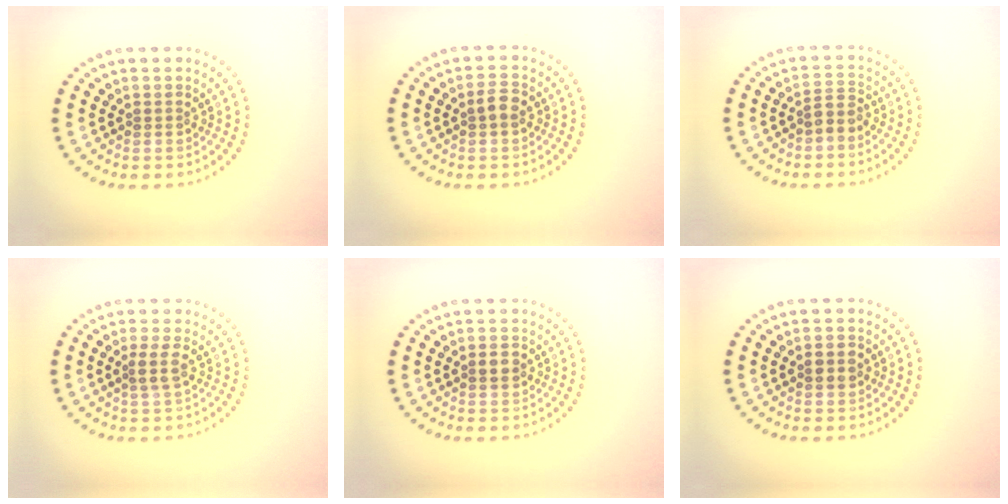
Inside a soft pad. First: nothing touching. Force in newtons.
{"total": 1.8, "press": 1.8, "slide": 0.1}
{"total": 1.8, "press": 1.6, "slide": 1.0}
{"total": 1.8, "press": 1.4, "slide": 1.1}
{"total": 1.6, "press": 1.6, "slide": 0.1}
{"total": 1.7, "press": 1.7, "slide": 0.1}